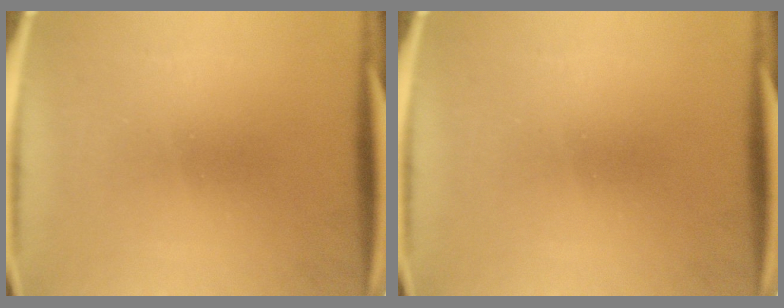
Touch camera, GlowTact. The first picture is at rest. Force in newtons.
{"total": 0.0}